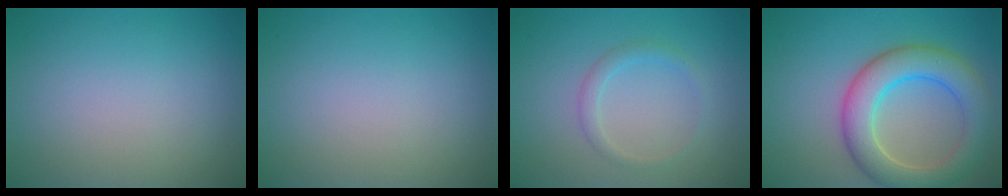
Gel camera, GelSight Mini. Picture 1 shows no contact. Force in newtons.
{"total": 0.0}
{"total": 1.5, "press": 1.5, "slide": 0.1}
{"total": 6.8, "press": 6.8, "slide": 0.4}